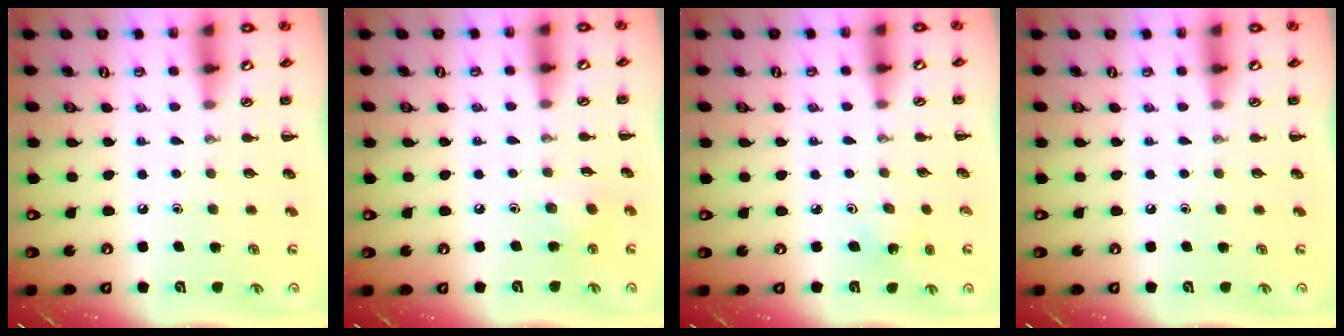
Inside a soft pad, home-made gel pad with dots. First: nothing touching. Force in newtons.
{"total": 2.5, "press": 2.4, "slide": 0.8}
{"total": 3.0, "press": 2.9, "slide": 0.9}
{"total": 0.0}